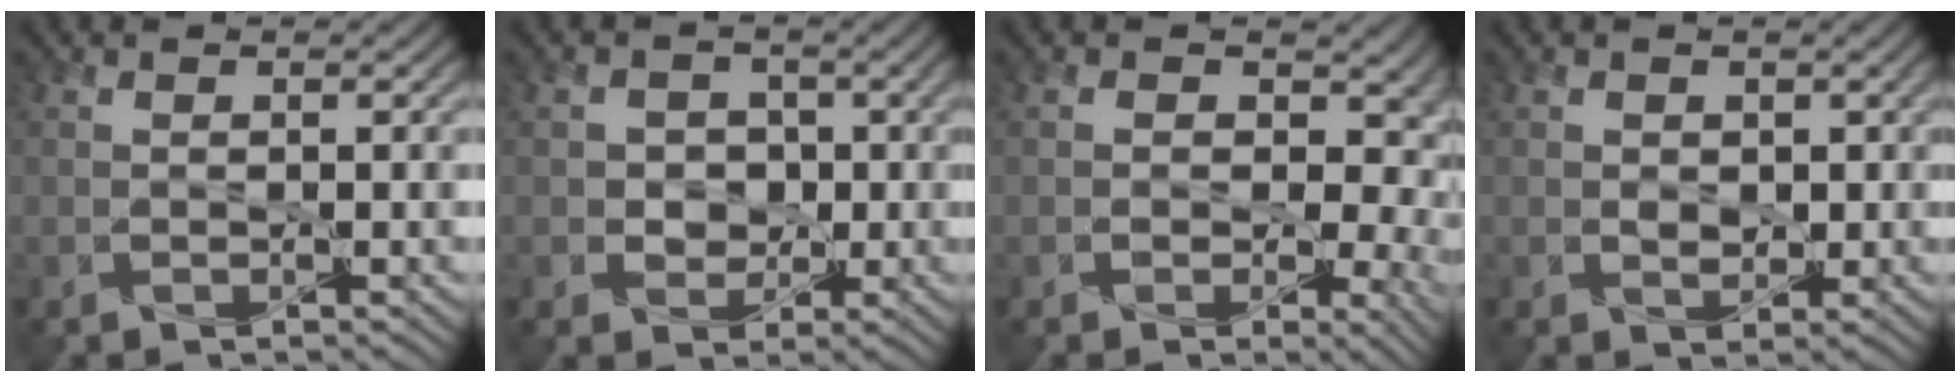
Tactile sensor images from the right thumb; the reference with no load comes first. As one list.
[{"total": 4.0, "force": [-0.1, 3.7, 1.7], "torque": [-0.031, 0.007, -0.010]}, {"total": 8.8, "force": [-0.6, 6.2, 6.2], "torque": [-0.085, -0.009, 0.003]}, {"total": 2.1, "force": [0.2, 1.6, 1.3], "torque": [-0.037, -0.003, -0.002]}]